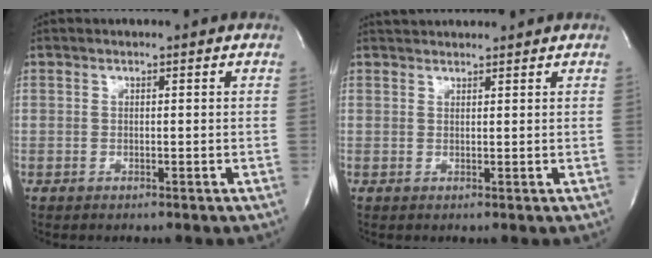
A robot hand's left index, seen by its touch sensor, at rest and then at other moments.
{"total": 3.6, "force": [3.5, 0.6, 0.6], "torque": [-0.012, 0.030, 0.053]}